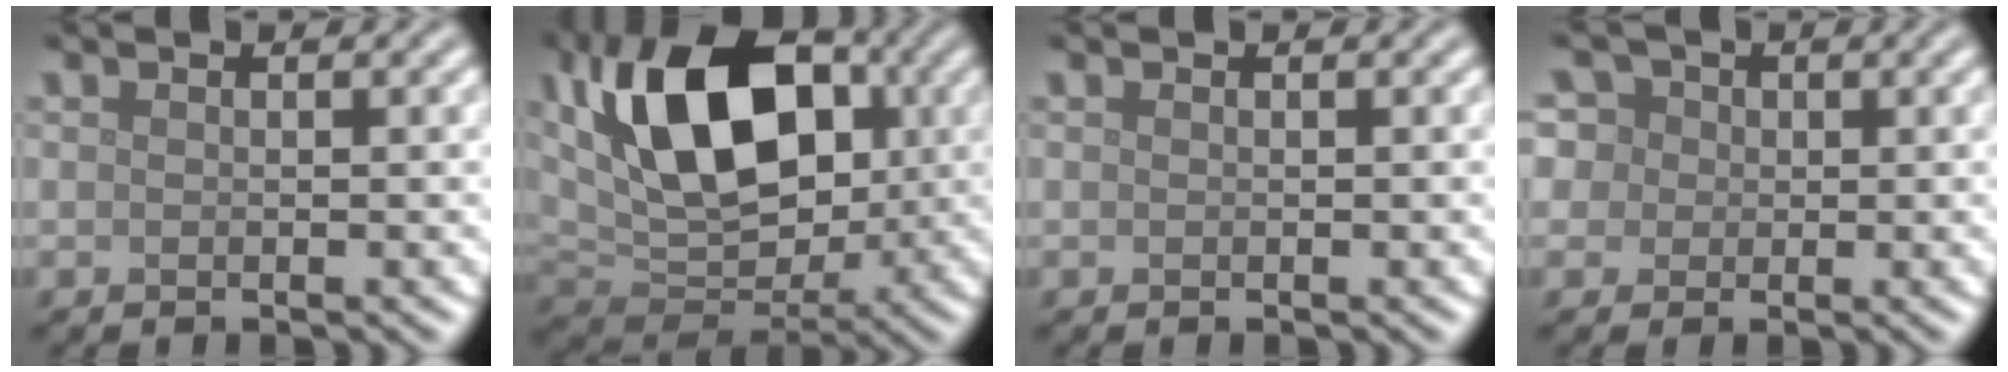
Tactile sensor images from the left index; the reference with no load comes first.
{"total": 12.5, "force": [3.0, 7.7, 9.4], "torque": [-0.154, 0.011, 0.040]}
{"total": 0.0}
{"total": 7.8, "force": [3.6, 6.0, 3.4], "torque": [-0.051, 0.034, 0.025]}